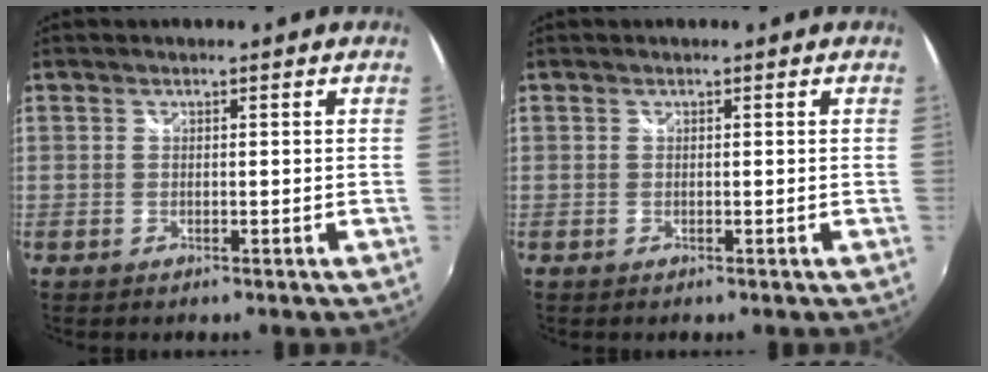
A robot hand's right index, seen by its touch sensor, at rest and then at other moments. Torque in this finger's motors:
{"motor_torque": [0.48, 0.20, 0.00, 0.01]}